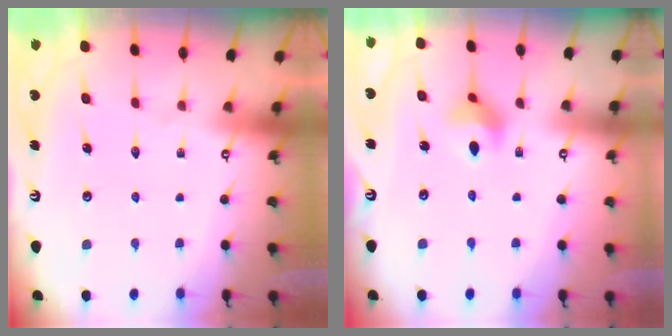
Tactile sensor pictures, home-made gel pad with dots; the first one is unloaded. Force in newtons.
{"total": 6.1, "press": 6.1, "slide": 0.5}